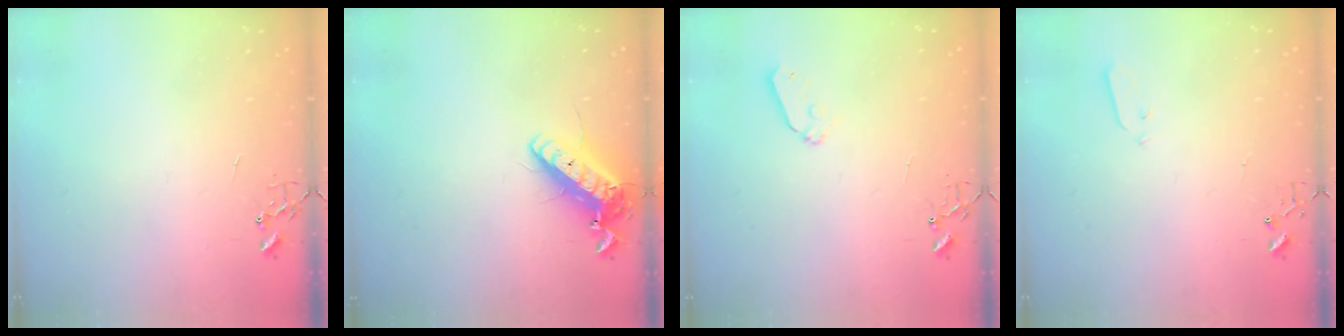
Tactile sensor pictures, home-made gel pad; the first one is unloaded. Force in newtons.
{"total": 14.3, "press": 14.1, "slide": 2.6}
{"total": 6.5, "press": 6.5, "slide": 0.6}
{"total": 3.1, "press": 3.0, "slide": 0.9}